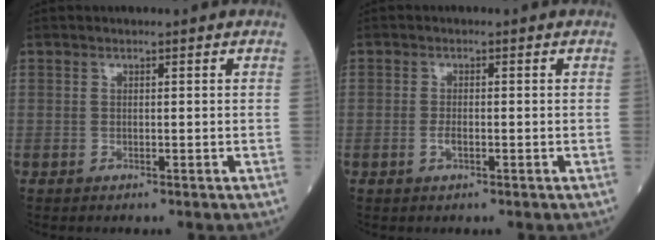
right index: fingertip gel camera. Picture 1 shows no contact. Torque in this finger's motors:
{"motor_torque": [0.42, -0.16, 0.21, 0.06]}